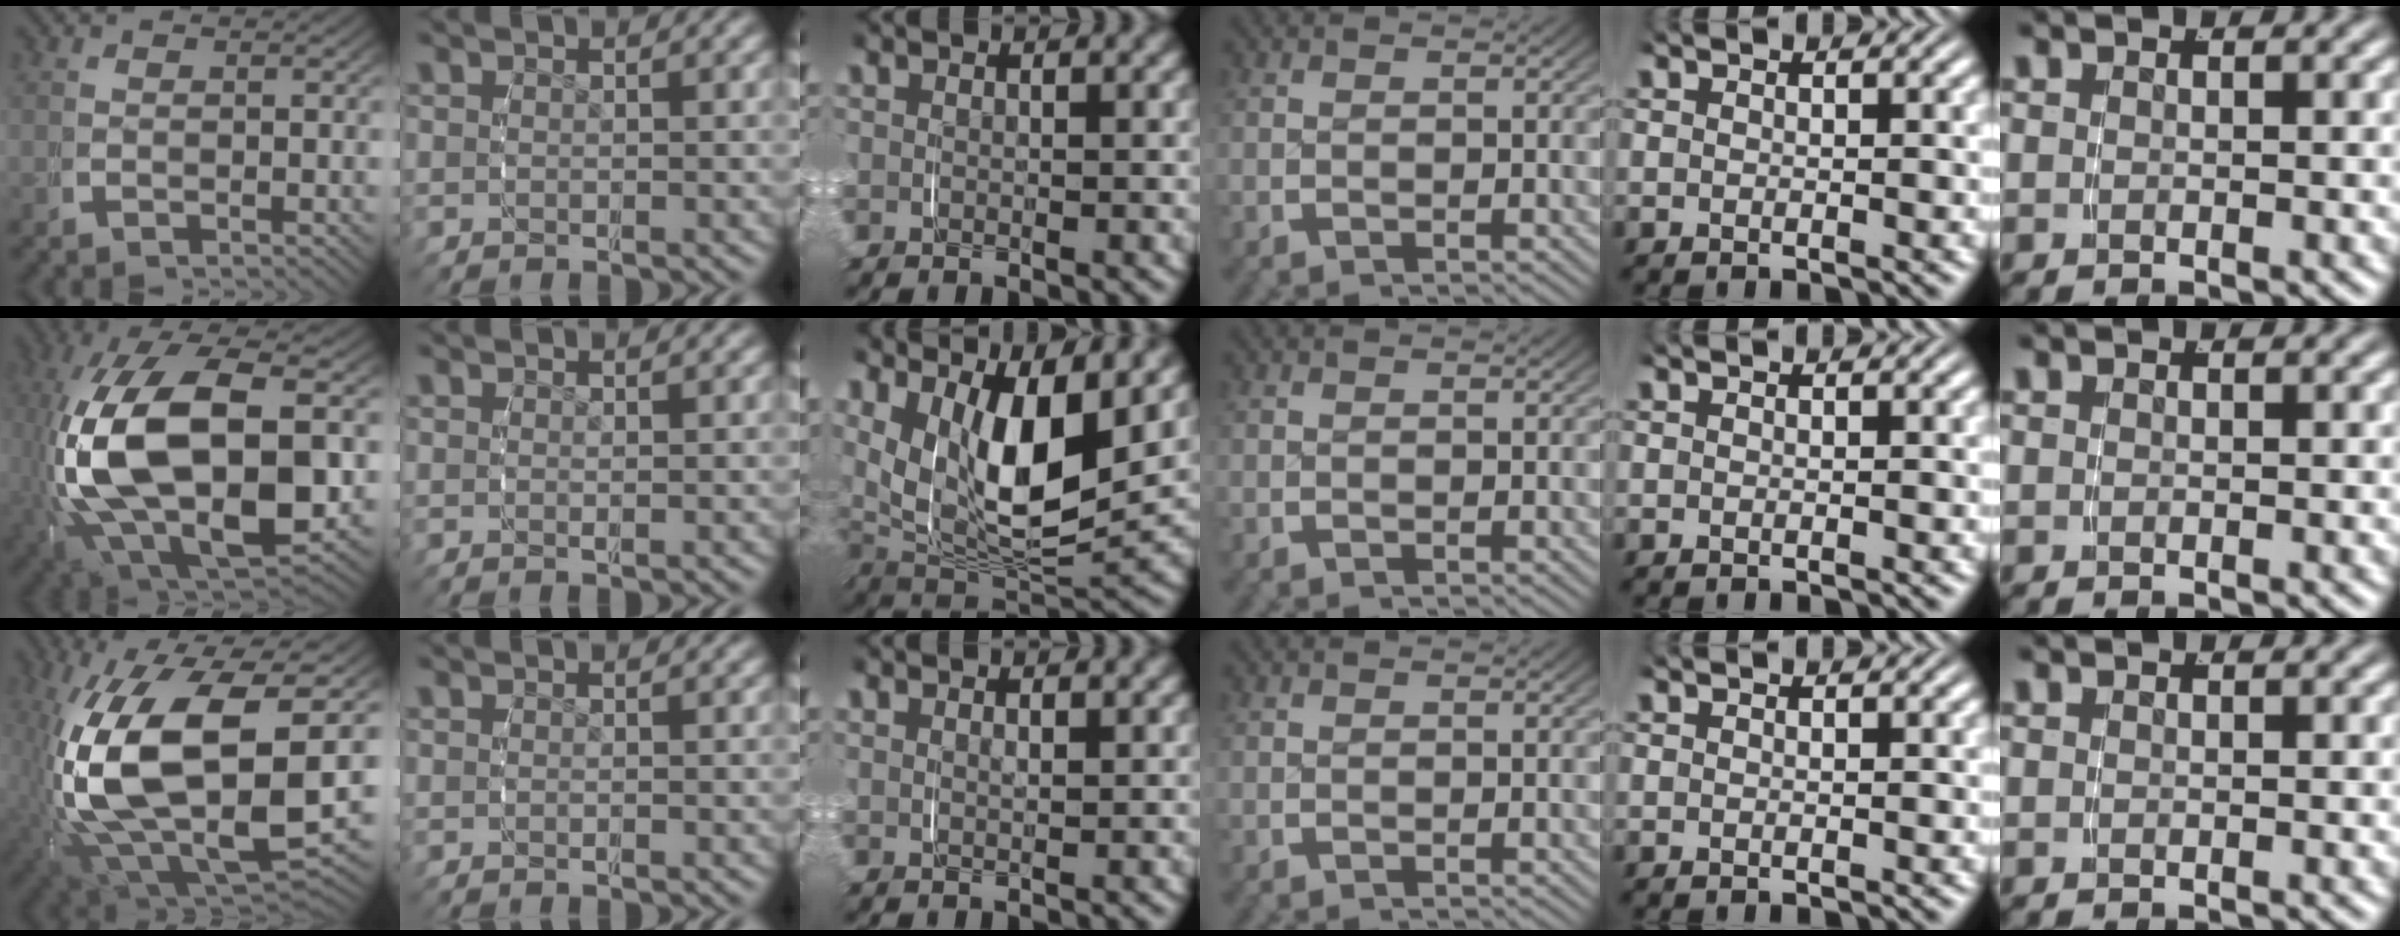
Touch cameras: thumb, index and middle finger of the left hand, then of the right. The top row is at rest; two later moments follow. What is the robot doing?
{"motion": "grasp_and_lifting", "object": "phone"}